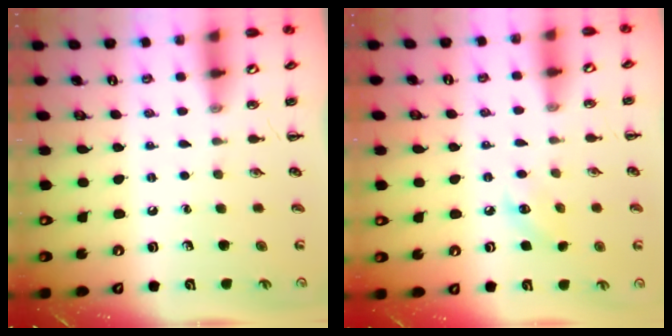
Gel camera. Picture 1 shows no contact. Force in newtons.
{"total": 5.4, "press": 5.2, "slide": 1.5}